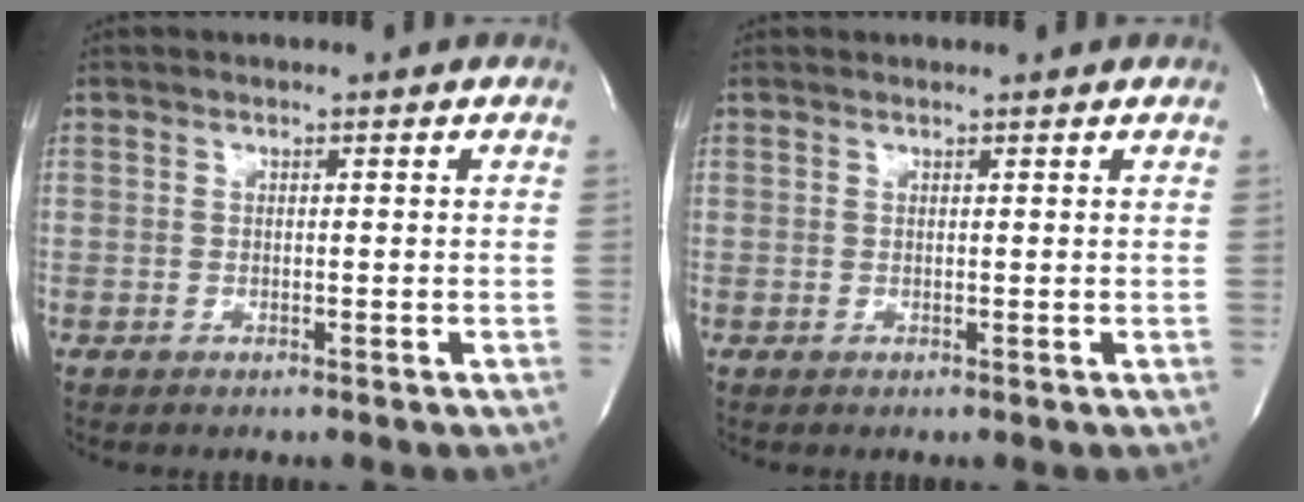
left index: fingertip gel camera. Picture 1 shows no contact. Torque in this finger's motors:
{"motor_torque": [0.16, -0.09, -0.03, -0.01]}